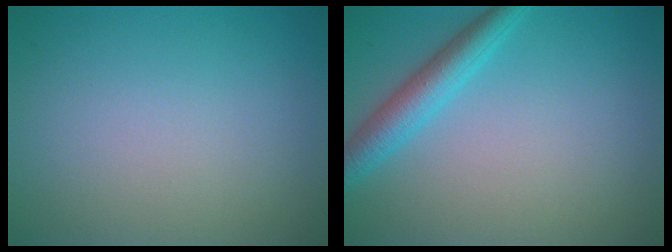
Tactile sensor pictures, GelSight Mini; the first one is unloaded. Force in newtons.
{"total": 3.4, "press": 3.4, "slide": 0.2}